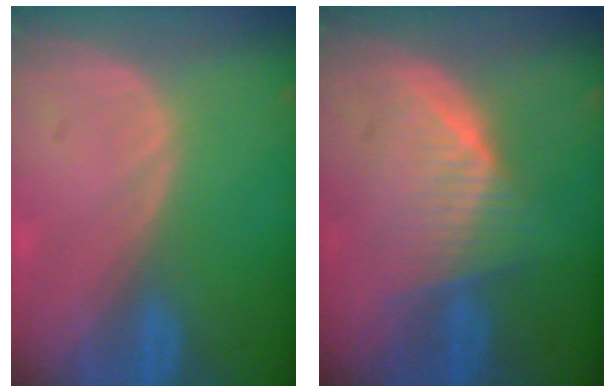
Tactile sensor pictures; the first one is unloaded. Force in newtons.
{"total": 6.5, "press": 6.2, "slide": 1.8}